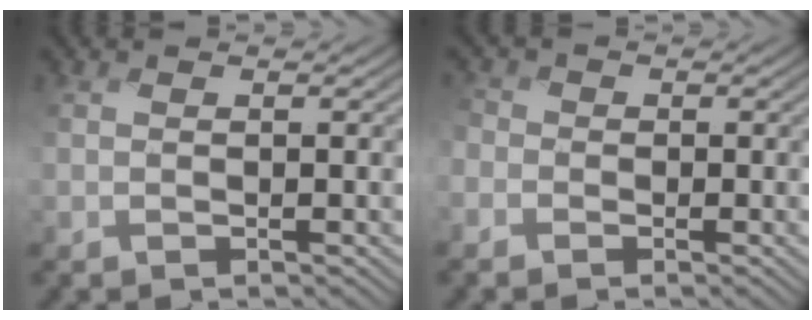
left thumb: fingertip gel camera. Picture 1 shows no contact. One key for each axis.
{"total": 2.7, "fx": -1.2, "fy": 2.3, "fz": 0.8, "tx": -0.029, "ty": 0.000, "tz": -0.034}